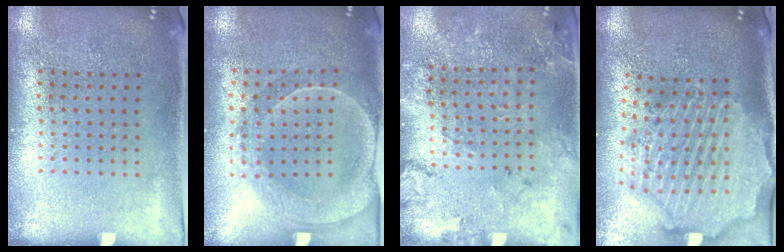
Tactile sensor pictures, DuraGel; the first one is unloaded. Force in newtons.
{"total": 2.1, "press": 2.0, "slide": 0.7}
{"total": 1.8, "press": 1.7, "slide": 0.5}
{"total": 3.4, "press": 2.9, "slide": 1.9}